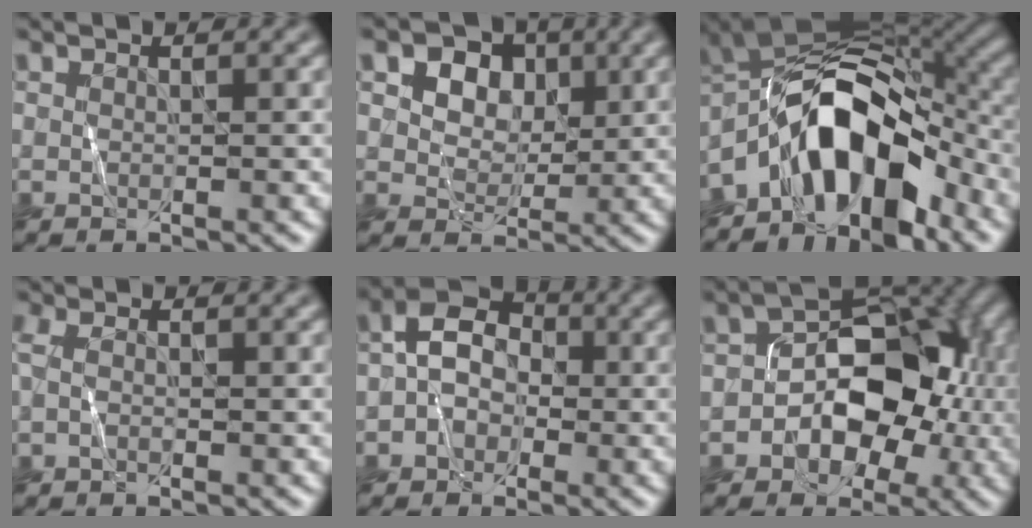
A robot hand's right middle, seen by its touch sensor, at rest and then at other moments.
{"total": 8.7, "force": [4.2, 6.1, 4.5], "torque": [-0.069, 0.031, 0.047]}
{"total": 10.0, "force": [-5.2, 5.0, 6.9], "torque": [-0.100, 0.026, -0.098]}
{"total": 1.2, "force": [0.0, 0.7, 1.0], "torque": [-0.035, 0.007, -0.004]}
{"total": 3.5, "force": [-0.8, 2.8, 1.9], "torque": [-0.022, 0.019, -0.024]}
{"total": 7.9, "force": [-1.6, 5.3, 5.5], "torque": [-0.066, 0.015, -0.029]}